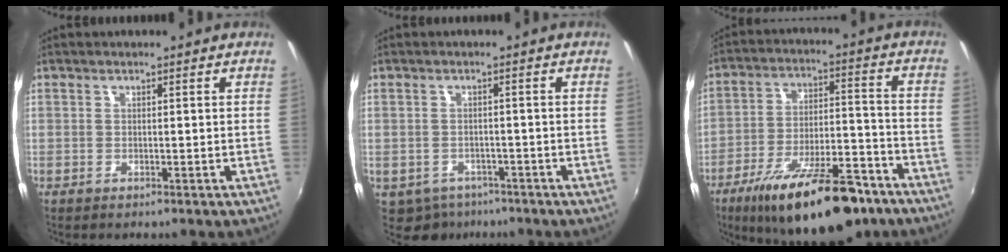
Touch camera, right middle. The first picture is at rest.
{"total": 5.5, "force": [-3.6, 3.8, 1.5], "torque": [-0.044, -0.014, -0.048]}
{"total": 22.3, "force": [-15.8, 7.3, 14.0], "torque": [-0.236, -0.017, -0.231]}